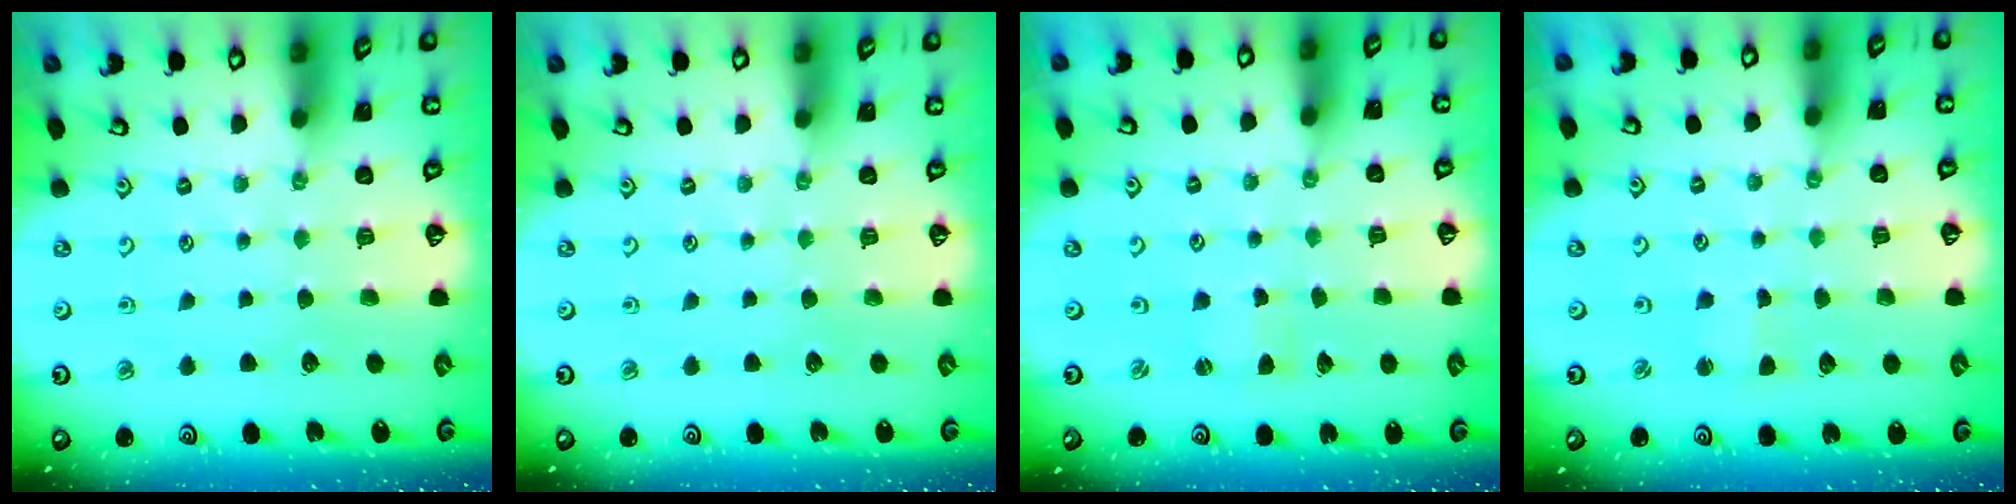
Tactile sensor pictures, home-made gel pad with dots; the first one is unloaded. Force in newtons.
{"total": 0.0}
{"total": 0.9, "press": 0.8, "slide": 0.1}
{"total": 1.4, "press": 1.4, "slide": 0.3}